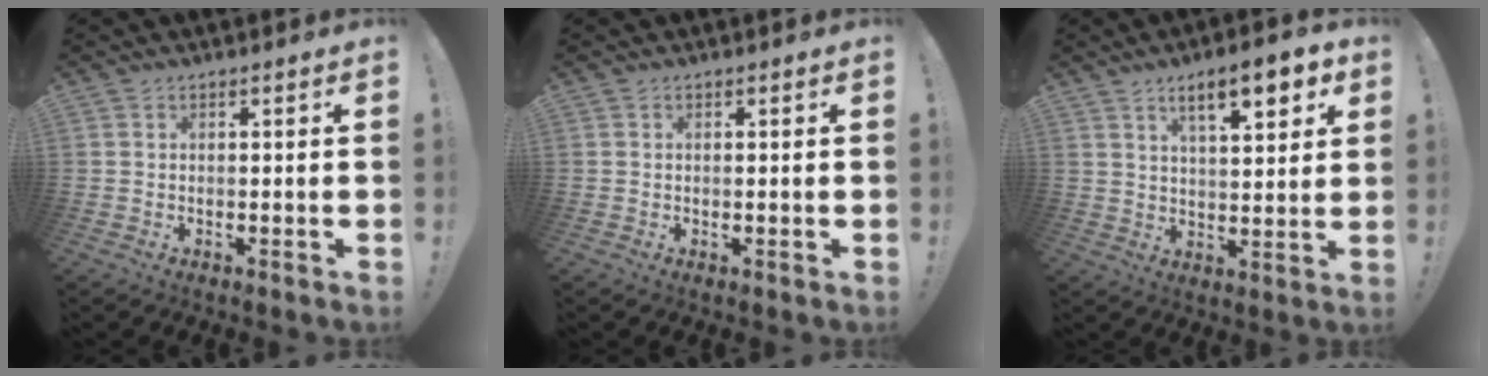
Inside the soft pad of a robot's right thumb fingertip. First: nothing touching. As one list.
[{"total": 0.0}, {"total": 11.0, "force": [6.2, 2.9, 8.6], "torque": [-0.117, -0.027, 0.096]}]